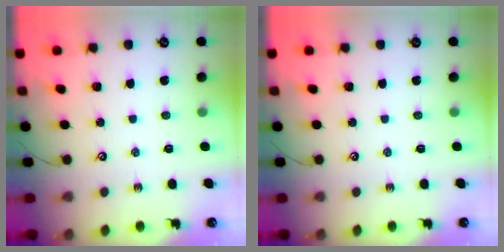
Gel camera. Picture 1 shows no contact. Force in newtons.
{"total": 0.0}